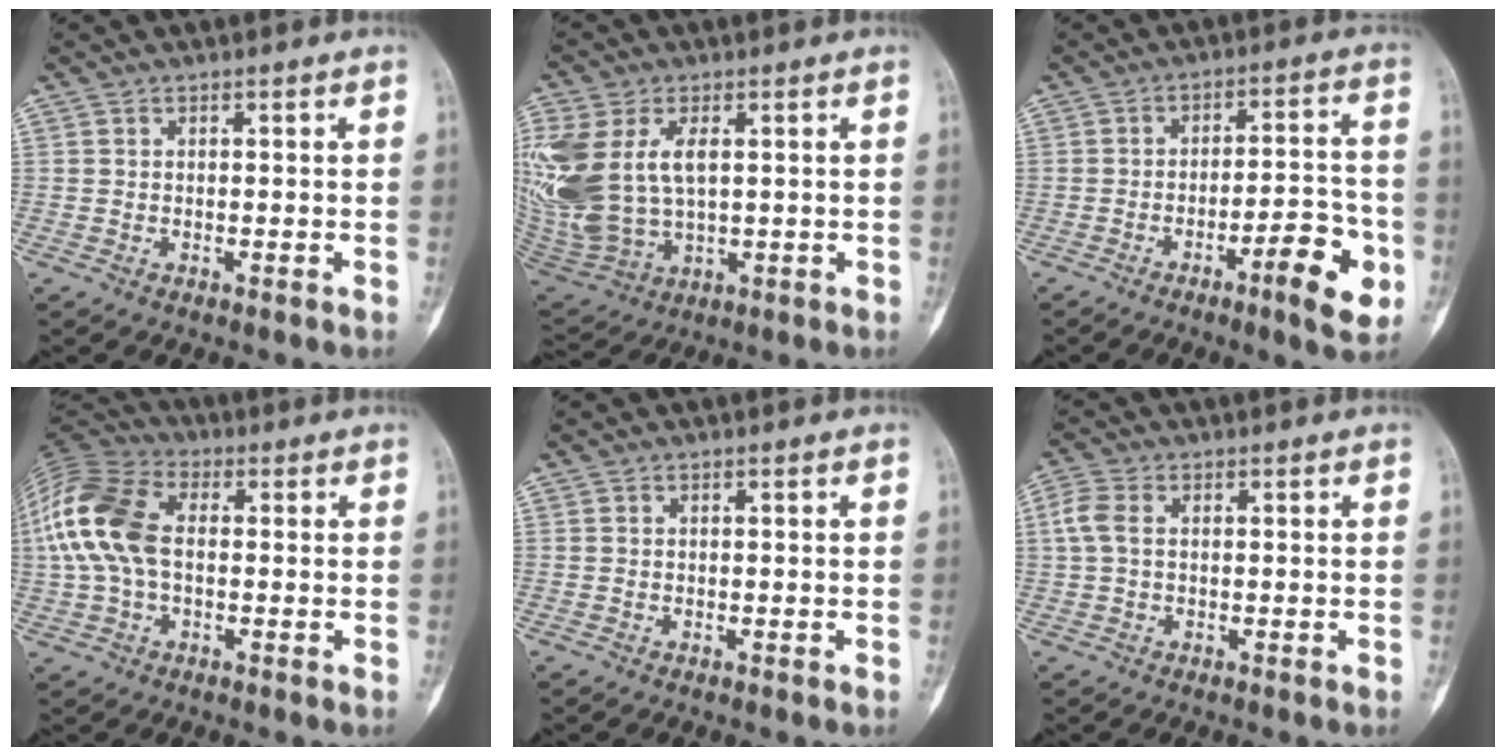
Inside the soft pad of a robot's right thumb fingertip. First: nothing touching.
{"total": 19.3, "force": [3.3, 11.7, 15.0], "torque": [-0.361, -0.015, 0.077]}
{"total": 11.4, "force": [-4.9, 2.9, 9.9], "torque": [-0.126, 0.029, -0.069]}
{"total": 15.1, "force": [0.8, 9.4, 11.7], "torque": [-0.258, 0.031, 0.007]}
{"total": 0.0}
{"total": 4.2, "force": [0.6, 2.7, 3.2], "torque": [-0.091, 0.013, 0.008]}